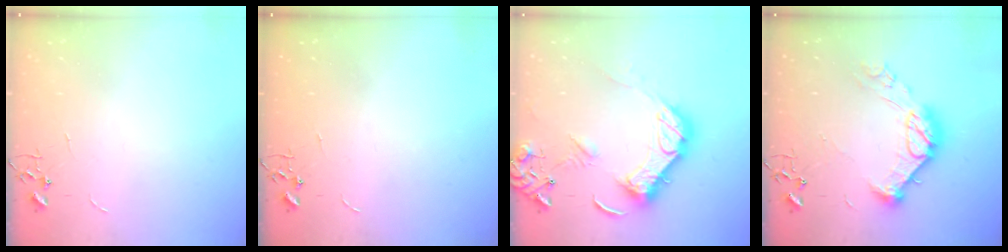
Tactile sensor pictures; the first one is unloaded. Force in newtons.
{"total": 0.0}
{"total": 18.5, "press": 18.3, "slide": 2.7}
{"total": 14.4, "press": 14.4, "slide": 0.9}